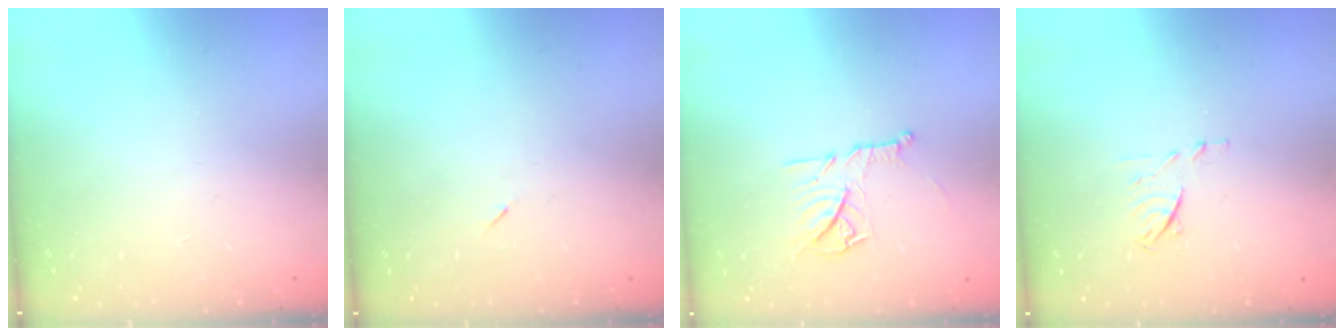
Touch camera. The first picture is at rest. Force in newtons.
{"total": 2.6, "press": 2.3, "slide": 1.2}
{"total": 11.4, "press": 11.4, "slide": 0.6}
{"total": 4.8, "press": 4.7, "slide": 0.9}